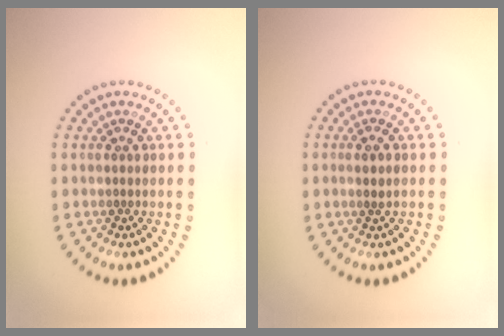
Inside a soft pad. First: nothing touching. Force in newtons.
{"total": 0.6, "press": 0.5, "slide": 0.3}